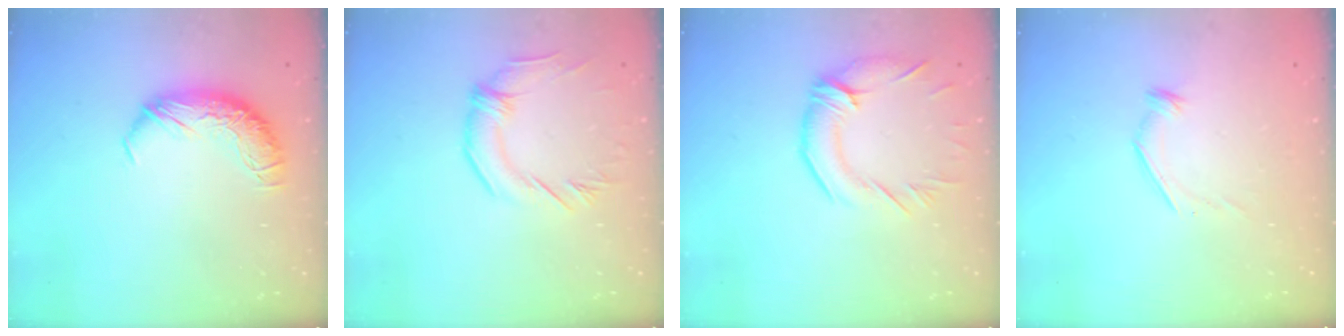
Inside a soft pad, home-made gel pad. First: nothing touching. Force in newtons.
{"total": 0.8, "press": 0.6, "slide": 0.5}
{"total": 2.9, "press": 2.5, "slide": 1.5}
{"total": 5.7, "press": 5.5, "slide": 1.4}